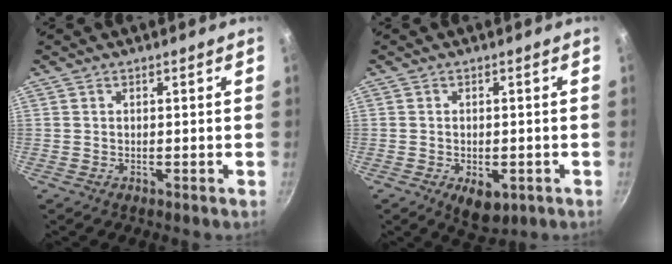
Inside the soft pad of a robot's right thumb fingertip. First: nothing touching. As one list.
[{"total": 5.9, "force": [-2.1, 3.4, 4.4], "torque": [-0.049, 0.002, -0.019]}]